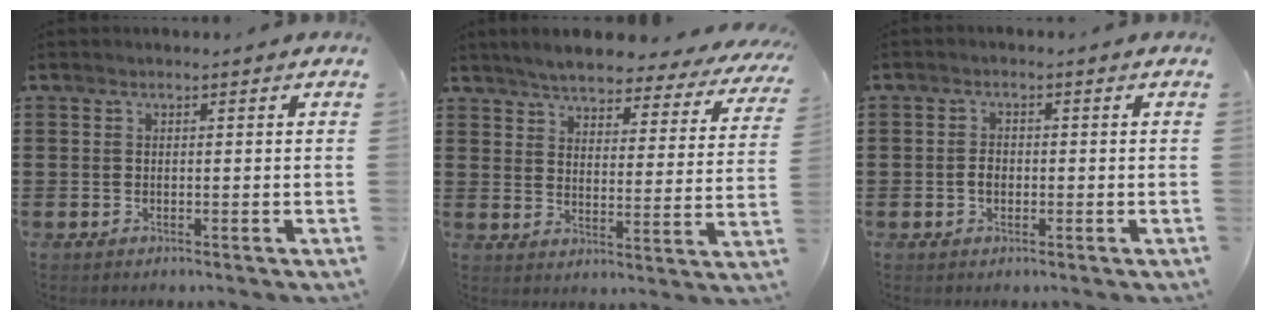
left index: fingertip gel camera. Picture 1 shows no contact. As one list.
[{"total": 4.7, "force": [4.6, 0.2, 1.0], "torque": [-0.047, -0.033, 0.075]}, {"total": 2.0, "force": [-0.4, 1.3, 1.5], "torque": [-0.038, 0.003, -0.011]}]